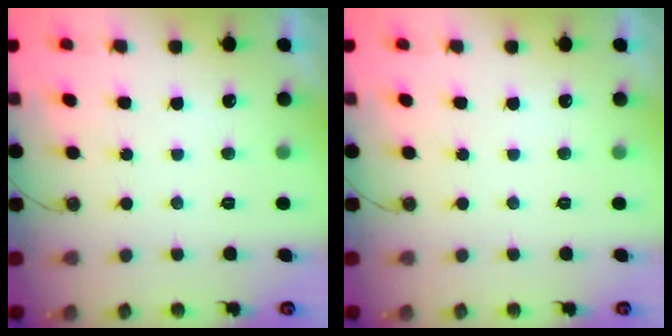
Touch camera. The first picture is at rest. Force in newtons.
{"total": 0.0}